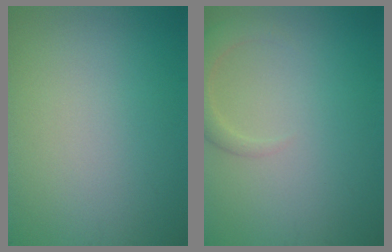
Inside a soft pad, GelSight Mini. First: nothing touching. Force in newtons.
{"total": 2.4, "press": 2.4, "slide": 0.3}